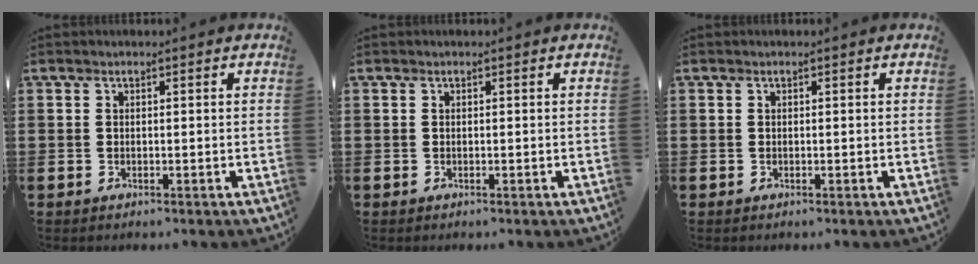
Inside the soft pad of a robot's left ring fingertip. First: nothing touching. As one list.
[{"total": 0.0}, {"total": 0.0}]